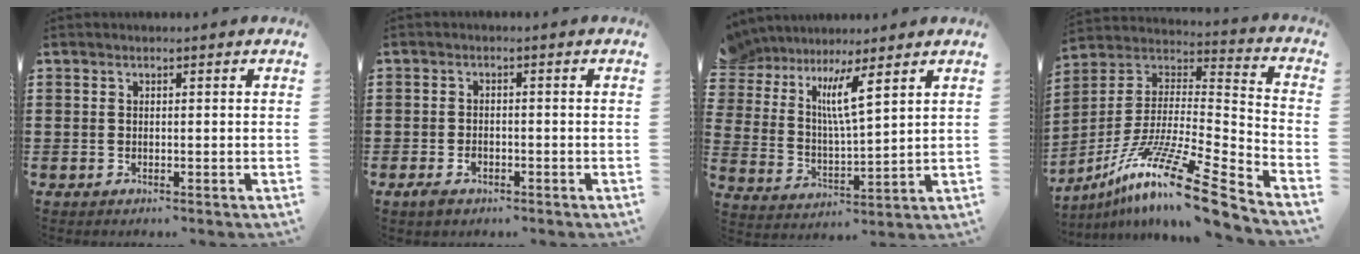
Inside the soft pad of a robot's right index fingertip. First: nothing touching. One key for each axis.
{"total": 1.7, "fx": -0.9, "fy": 1.1, "fz": 1.0, "tx": -0.021, "ty": 0.001, "tz": -0.019}
{"total": 6.1, "fx": 4.8, "fy": 1.4, "fz": 3.6, "tx": -0.091, "ty": -0.016, "tz": 0.085}
{"total": 15.3, "fx": -11.2, "fy": 0.8, "fz": 10.4, "tx": -0.192, "ty": 0.020, "tz": -0.210}